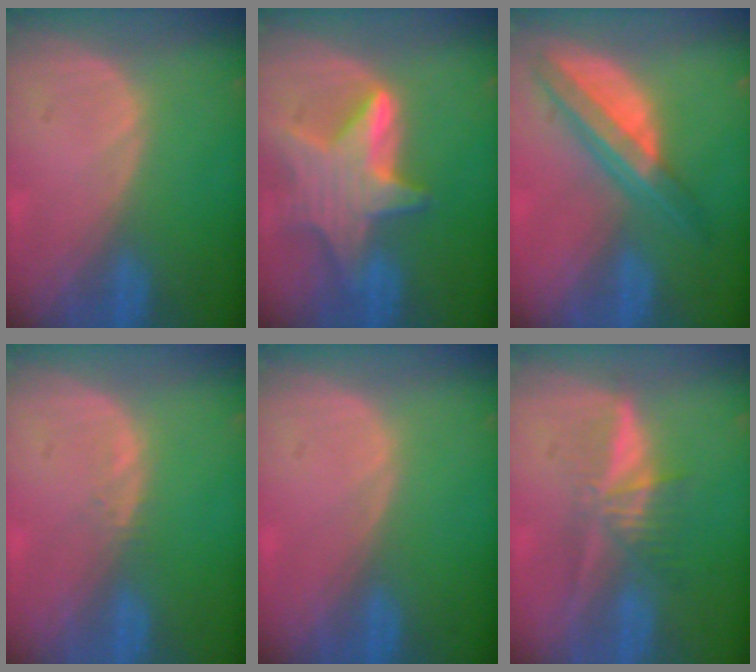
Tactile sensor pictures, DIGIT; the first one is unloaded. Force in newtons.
{"total": 9.0, "press": 9.0, "slide": 0.7}
{"total": 7.8, "press": 6.6, "slide": 4.1}
{"total": 0.7, "press": 0.7, "slide": 0.1}
{"total": 0.0}
{"total": 5.4, "press": 5.2, "slide": 1.6}